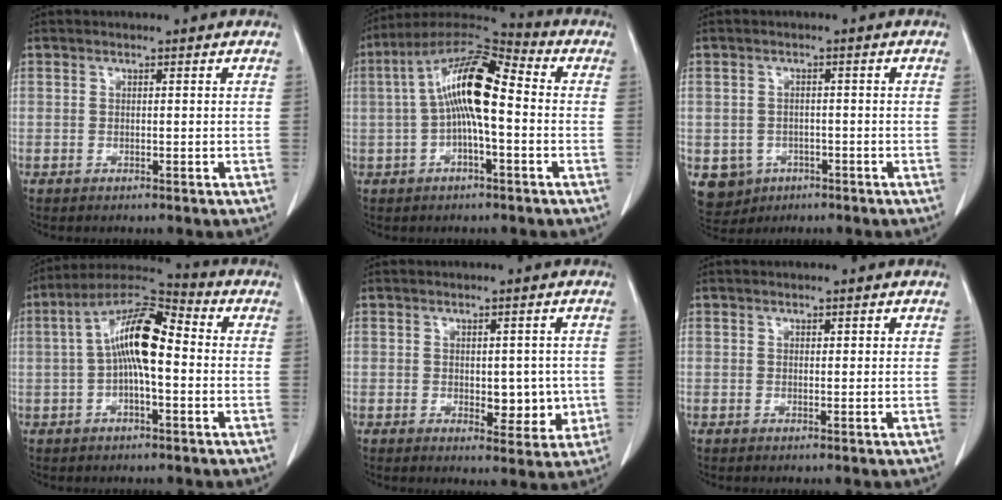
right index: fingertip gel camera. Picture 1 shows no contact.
{"total": 12.5, "force": [0.1, 3.0, 12.1], "torque": [-0.229, 0.037, -0.004]}
{"total": 5.8, "force": [-2.5, 5.1, 1.1], "torque": [-0.018, 0.005, -0.030]}
{"total": 11.5, "force": [0.2, 3.2, 11.1], "torque": [-0.212, 0.037, -0.003]}
{"total": 5.7, "force": [-0.4, 3.1, 4.8], "torque": [-0.051, -0.004, 0.004]}
{"total": 0.8, "force": [0.4, 0.4, 0.5], "torque": [-0.003, 0.000, 0.005]}